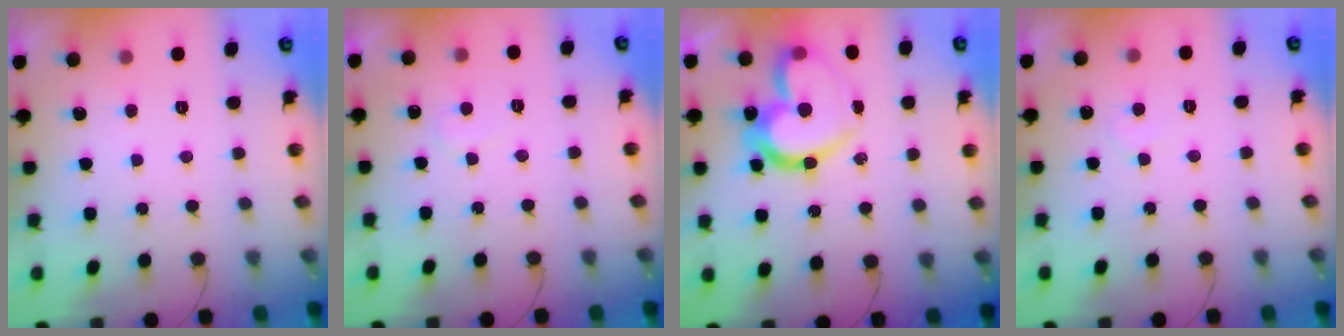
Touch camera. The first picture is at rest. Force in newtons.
{"total": 5.4, "press": 5.4, "slide": 0.3}
{"total": 19.1, "press": 19.0, "slide": 1.3}
{"total": 5.4, "press": 5.4, "slide": 0.3}